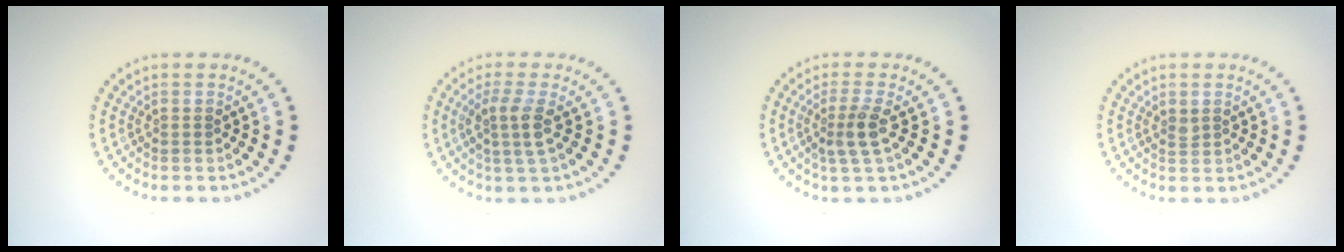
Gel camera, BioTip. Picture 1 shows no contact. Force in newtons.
{"total": 2.5, "press": 2.0, "slide": 1.5}
{"total": 2.4, "press": 1.8, "slide": 1.5}
{"total": 0.7, "press": 0.6, "slide": 0.4}